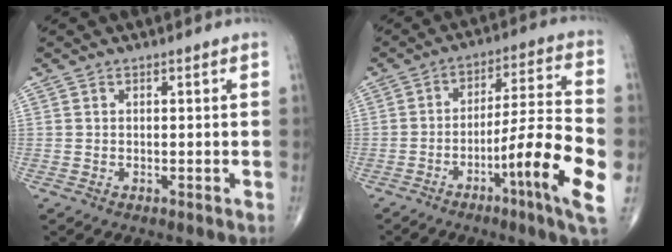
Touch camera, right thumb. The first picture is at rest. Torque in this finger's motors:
{"motor_torque": [2.25, 1.41, 0.90, -0.98, 0.33]}